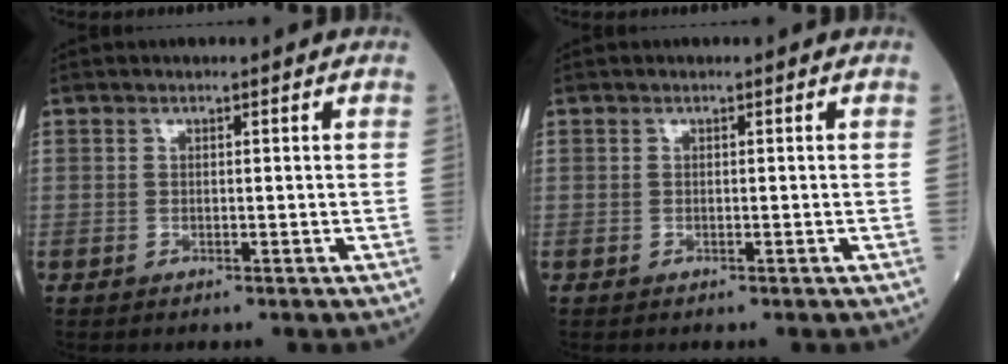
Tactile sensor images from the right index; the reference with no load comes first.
{"total": 0.0}